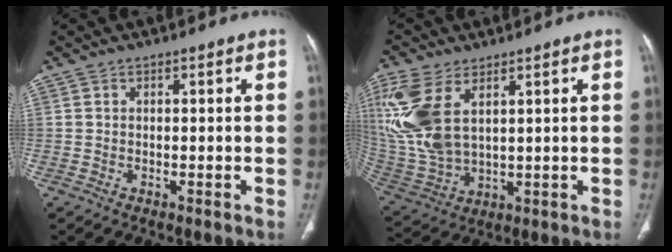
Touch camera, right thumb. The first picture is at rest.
{"total": 16.0, "force": [5.9, 8.6, 12.1], "torque": [-0.286, -0.016, 0.135]}